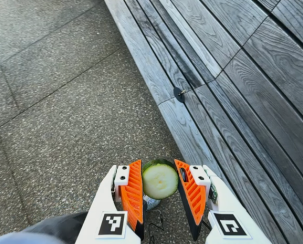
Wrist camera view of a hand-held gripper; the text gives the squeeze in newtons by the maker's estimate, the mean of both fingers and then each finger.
{"total": 10.4, "left": 10.4, "right": 10.4}